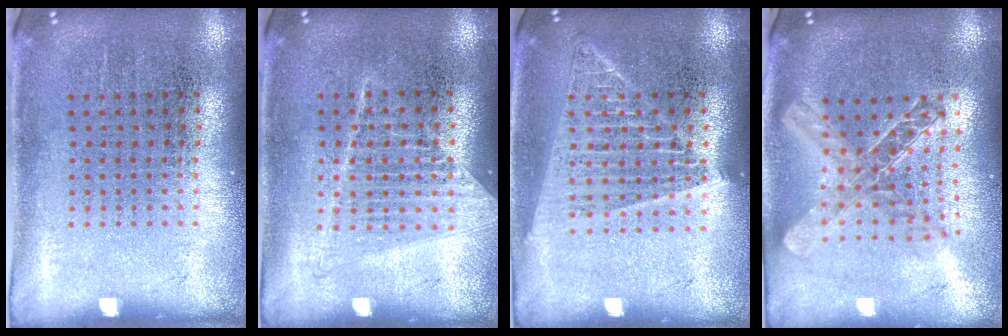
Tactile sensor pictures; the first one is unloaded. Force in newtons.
{"total": 1.2, "press": 1.1, "slide": 0.4}
{"total": 1.5, "press": 1.4, "slide": 0.6}
{"total": 1.9, "press": 1.6, "slide": 1.1}